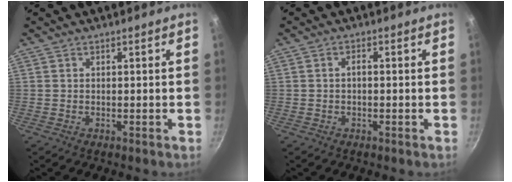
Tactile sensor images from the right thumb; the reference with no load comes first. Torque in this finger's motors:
{"motor_torque": [-0.21, -0.19, -0.09, 0.15, 0.10]}